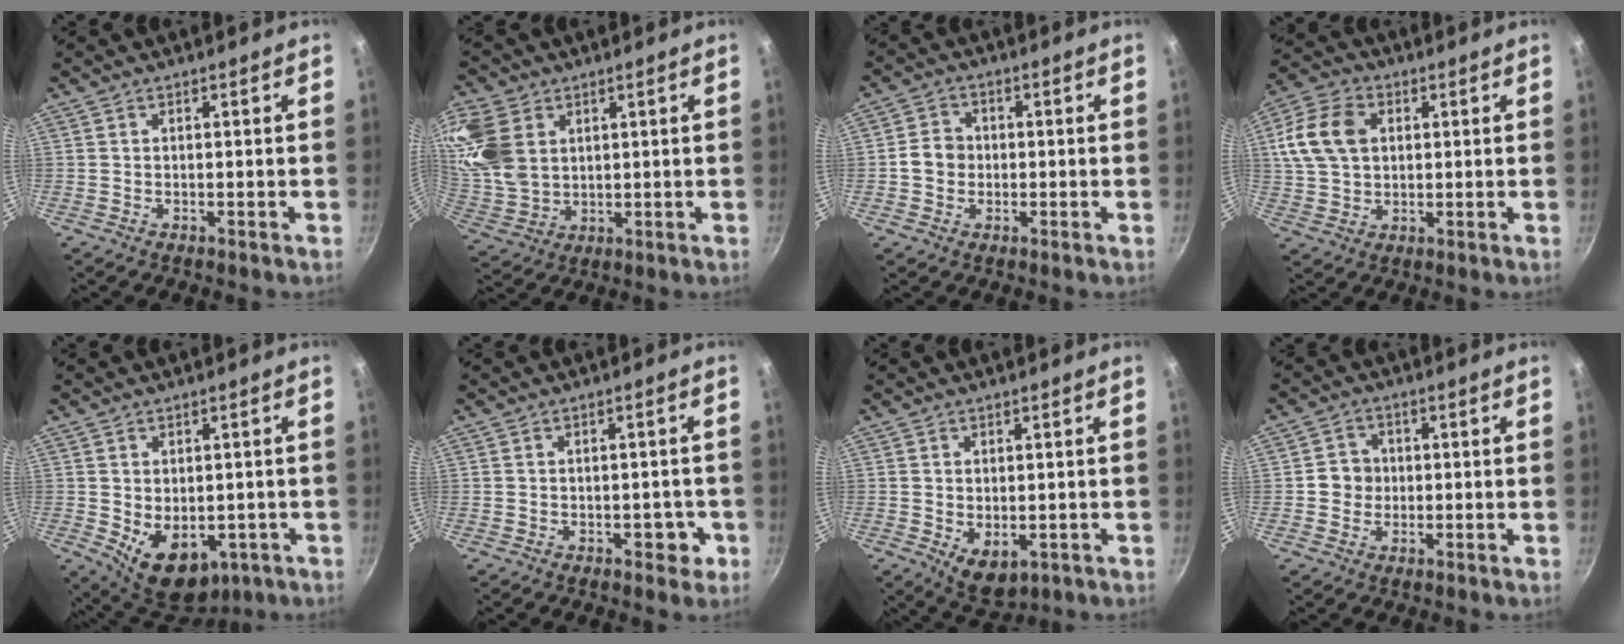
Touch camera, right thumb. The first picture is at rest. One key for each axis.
{"total": 14.9, "fx": 5.1, "fy": 10.8, "fz": 8.9, "tx": -0.188, "ty": -0.016, "tz": 0.114}
{"total": 4.8, "fx": -0.6, "fy": 4.2, "fz": 2.2, "tx": -0.018, "ty": 0.015, "tz": -0.019}
{"total": 12.8, "fx": 2.9, "fy": 9.2, "fz": 8.5, "tx": -0.154, "ty": 0.010, "tz": 0.045}
{"total": 11.1, "fx": -2.5, "fy": 7.6, "fz": 7.8, "tx": -0.088, "ty": -0.011, "tz": -0.010}
{"total": 3.7, "fx": -1.4, "fy": 2.4, "fz": 2.5, "tx": -0.007, "ty": 0.015, "tz": -0.014}
{"total": 5.9, "fx": -0.9, "fy": 3.8, "fz": 4.4, "tx": -0.062, "ty": -0.014, "tz": -0.002}
{"total": 4.4, "fx": -0.2, "fy": 4.2, "fz": 1.5, "tx": 0.003, "ty": 0.009, "tz": -0.011}